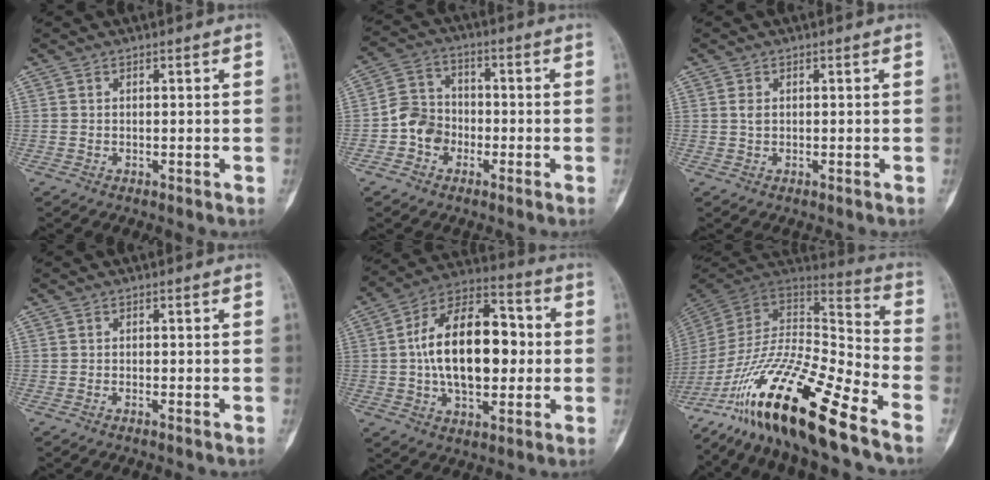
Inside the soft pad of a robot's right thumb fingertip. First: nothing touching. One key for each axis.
{"total": 7.1, "fx": -2.5, "fy": 5.9, "fz": 3.0, "tx": -0.033, "ty": 0.029, "tz": -0.057}
{"total": 0.9, "fx": 0.0, "fy": 0.5, "fz": 0.8, "tx": -0.014, "ty": -0.001, "tz": 0.001}
{"total": 0.6, "fx": -0.5, "fy": -0.1, "fz": 0.4, "tx": -0.007, "ty": 0.002, "tz": -0.008}
{"total": 20.5, "fx": 0.4, "fy": 11.6, "fz": 16.9, "tx": -0.258, "ty": 0.029, "tz": 0.005}
{"total": 27.5, "fx": -18.2, "fy": 5.8, "fz": 19.9, "tx": -0.368, "ty": 0.047, "tz": -0.321}